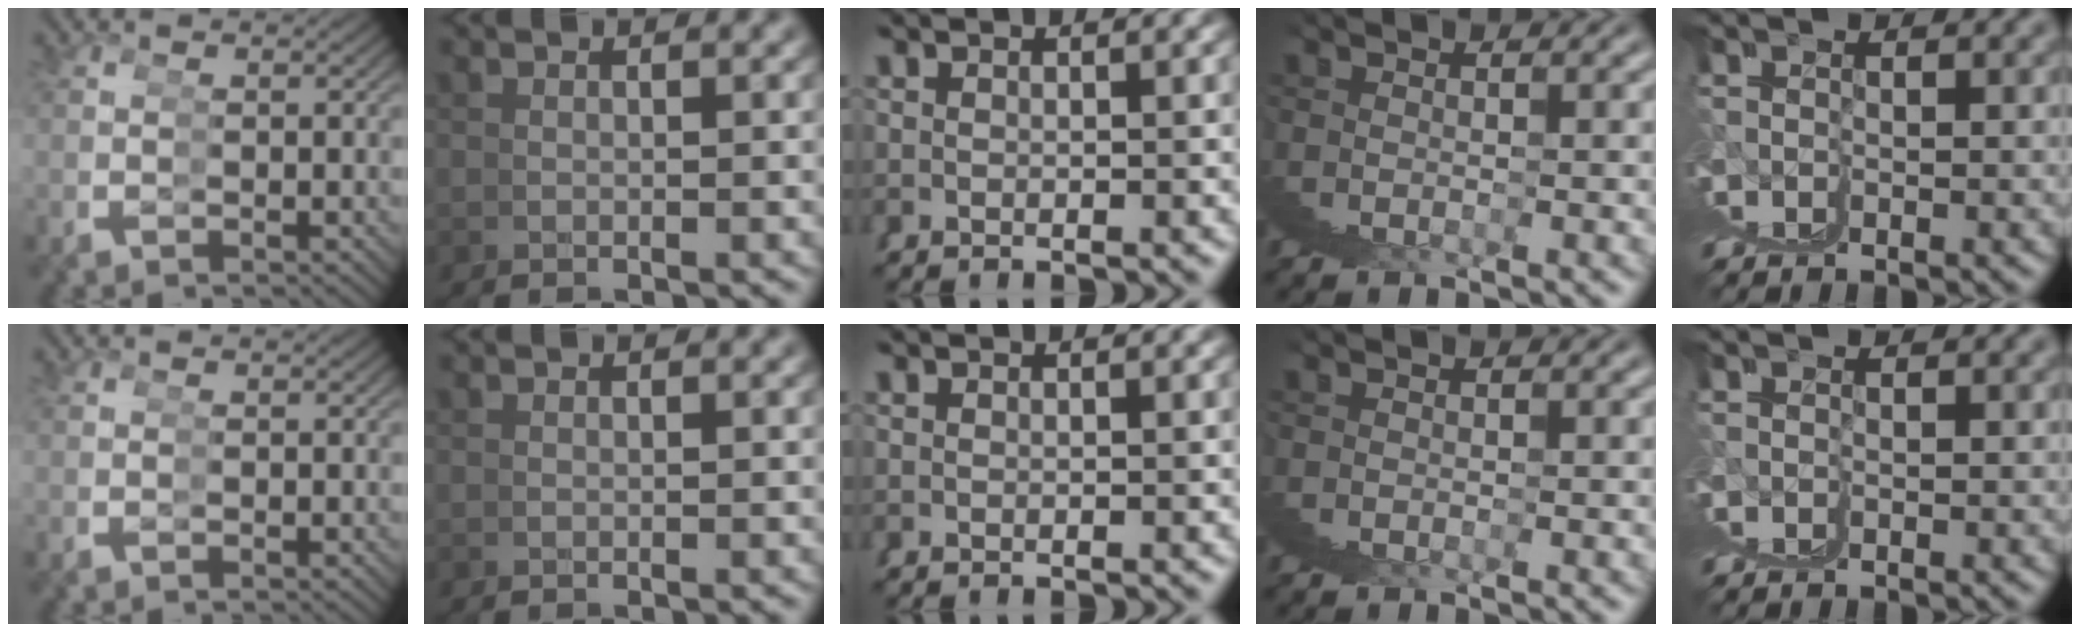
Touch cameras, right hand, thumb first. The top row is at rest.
{}